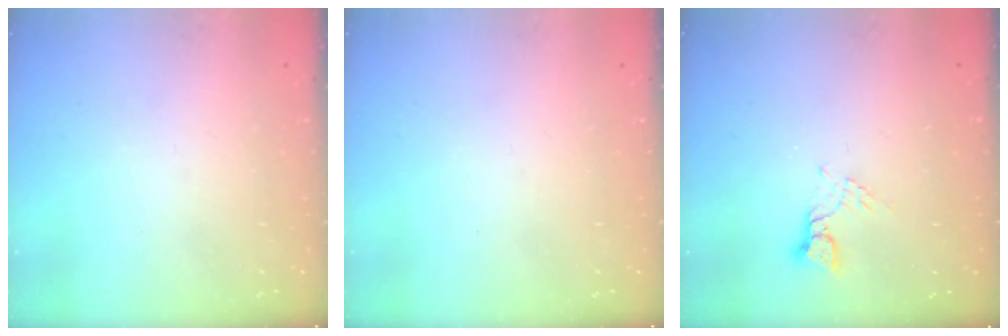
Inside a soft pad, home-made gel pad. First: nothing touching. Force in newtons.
{"total": 0.0}
{"total": 2.4, "press": 2.4, "slide": 0.2}